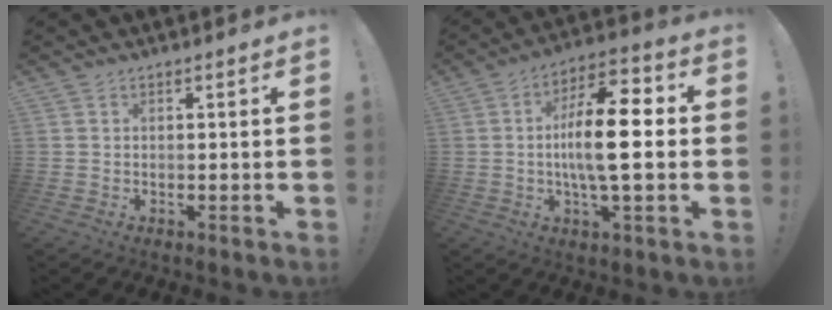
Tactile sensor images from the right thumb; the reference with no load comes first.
{"total": 16.5, "force": [-0.8, 5.3, 15.6], "torque": [-0.271, 0.005, -0.023]}